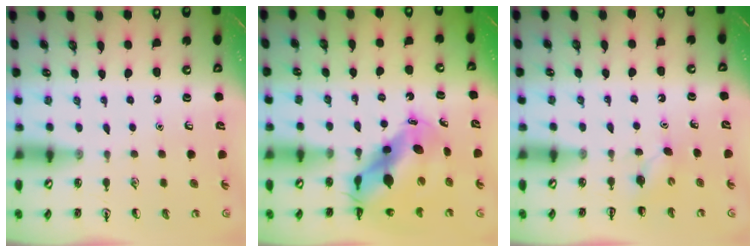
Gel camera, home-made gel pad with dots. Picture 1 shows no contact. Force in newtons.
{"total": 9.5, "press": 9.1, "slide": 2.4}
{"total": 2.3, "press": 2.2, "slide": 0.7}